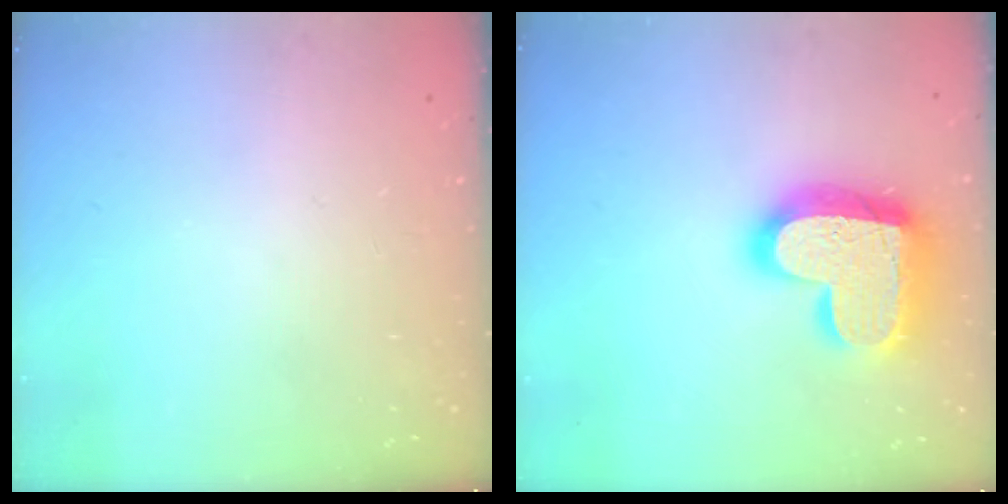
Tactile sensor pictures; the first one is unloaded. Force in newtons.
{"total": 21.5, "press": 21.5, "slide": 1.6}